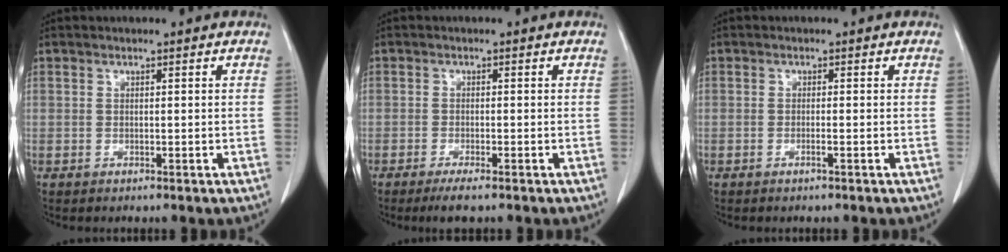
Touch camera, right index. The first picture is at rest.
{"total": 3.0, "force": [-2.2, 0.2, 2.0], "torque": [-0.036, -0.007, -0.039]}
{"total": 0.8, "force": [-0.4, -0.1, 0.7], "torque": [-0.014, 0.000, -0.007]}